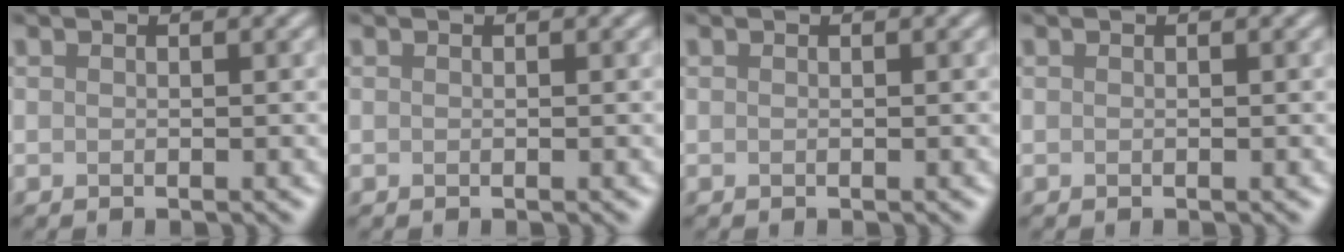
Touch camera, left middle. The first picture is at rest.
{"total": 0.0}
{"total": 0.0}
{"total": 0.0}